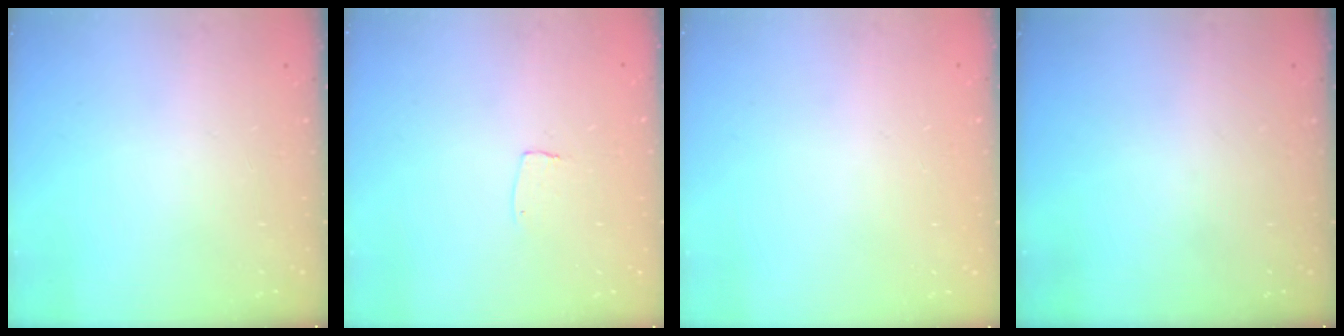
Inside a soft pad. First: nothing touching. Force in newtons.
{"total": 3.1, "press": 3.1, "slide": 0.2}
{"total": 0.0}
{"total": 0.0}